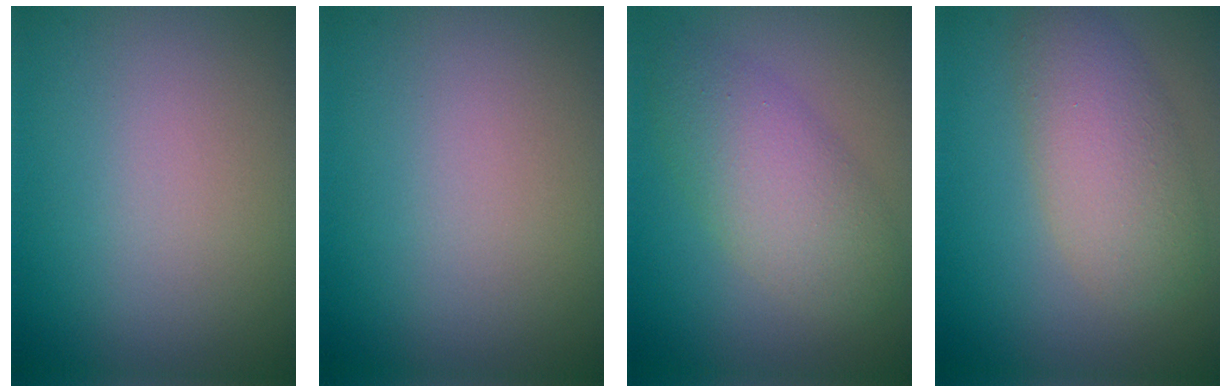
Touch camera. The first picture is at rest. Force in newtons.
{"total": 0.0}
{"total": 5.0, "press": 5.0, "slide": 0.2}
{"total": 4.8, "press": 4.8, "slide": 0.2}